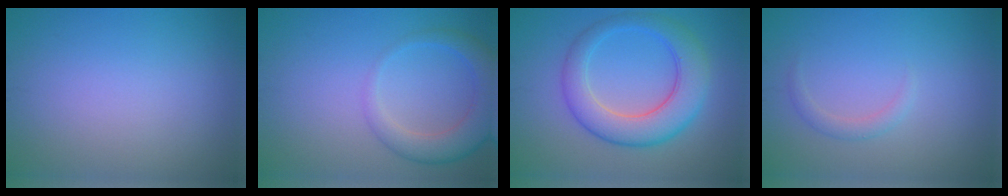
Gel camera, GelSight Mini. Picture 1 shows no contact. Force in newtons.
{"total": 4.6, "press": 4.6, "slide": 0.2}
{"total": 6.4, "press": 6.4, "slide": 0.4}
{"total": 1.2, "press": 1.2, "slide": 0.1}